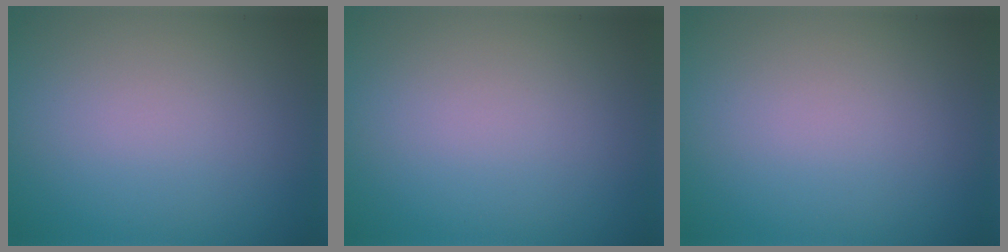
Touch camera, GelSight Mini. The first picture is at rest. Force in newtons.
{"total": 0.0}
{"total": 0.0}